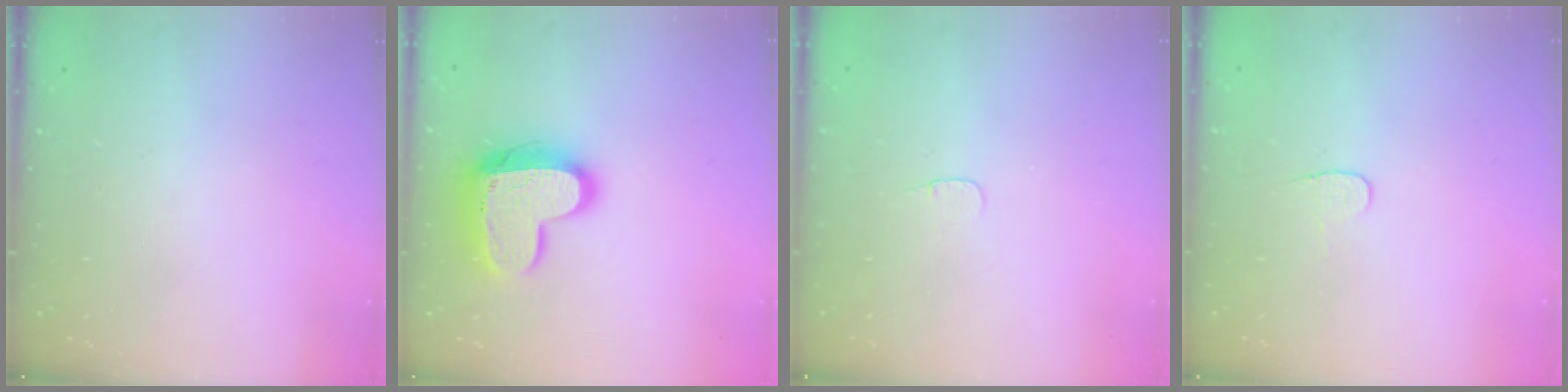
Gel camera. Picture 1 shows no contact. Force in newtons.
{"total": 16.3, "press": 16.3, "slide": 1.0}
{"total": 3.1, "press": 3.1, "slide": 0.3}
{"total": 3.9, "press": 3.9, "slide": 0.2}